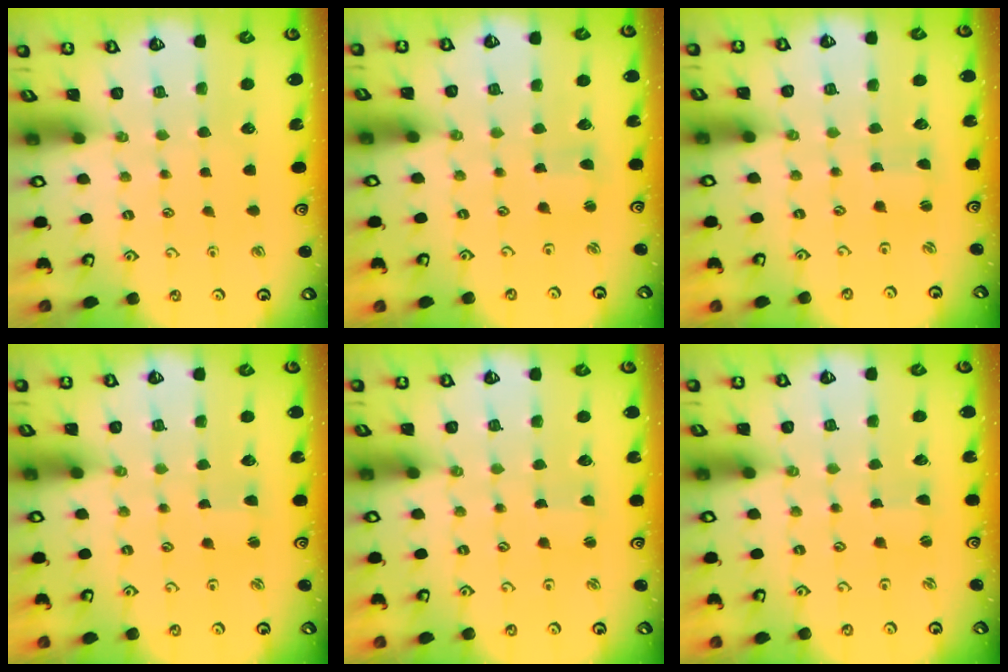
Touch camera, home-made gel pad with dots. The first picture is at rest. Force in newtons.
{"total": 2.7, "press": 2.7, "slide": 0.2}
{"total": 0.9, "press": 0.9, "slide": 0.0}
{"total": 1.8, "press": 1.8, "slide": 0.3}
{"total": 0.9, "press": 0.9, "slide": 0.0}
{"total": 0.7, "press": 0.7, "slide": 0.1}